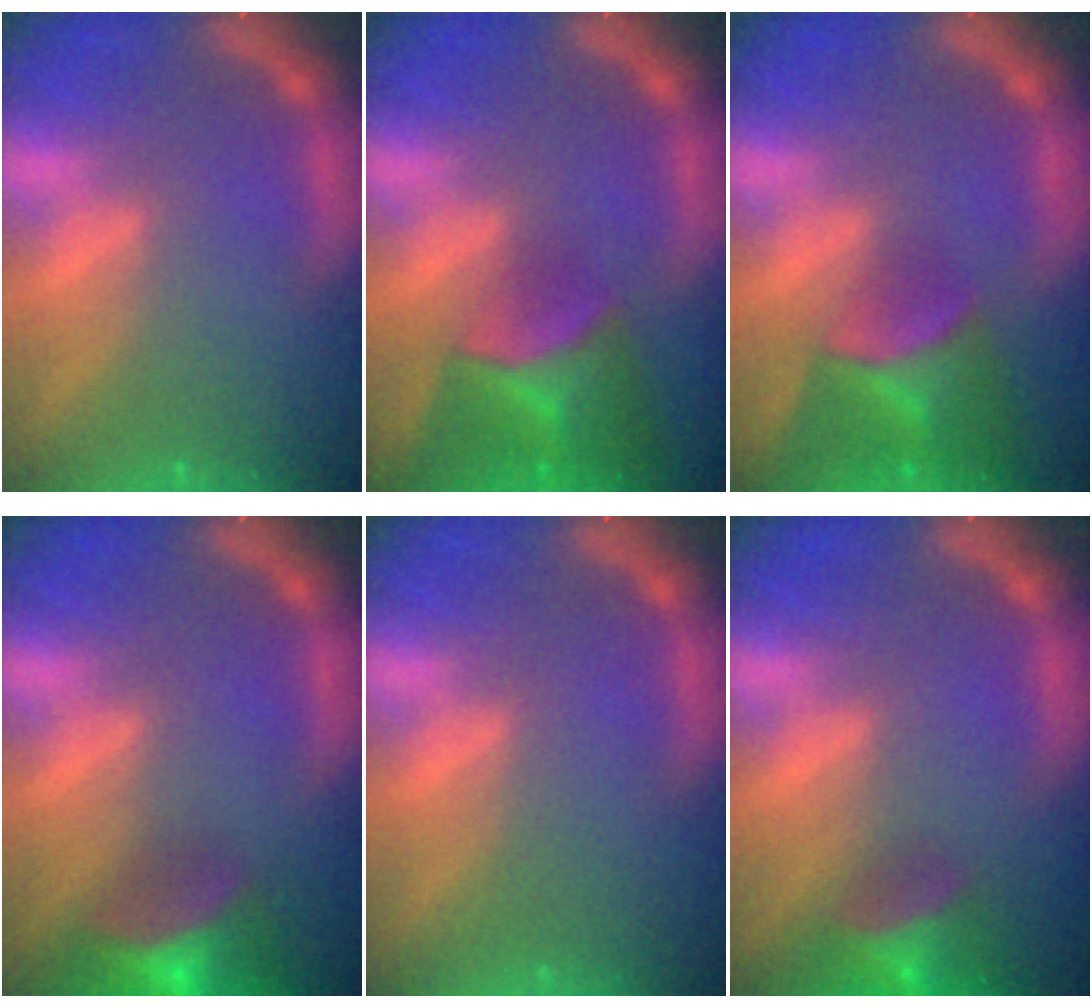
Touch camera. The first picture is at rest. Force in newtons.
{"total": 6.9}
{"total": 6.5}
{"total": 8.0}
{"total": 0.0}
{"total": 5.0}